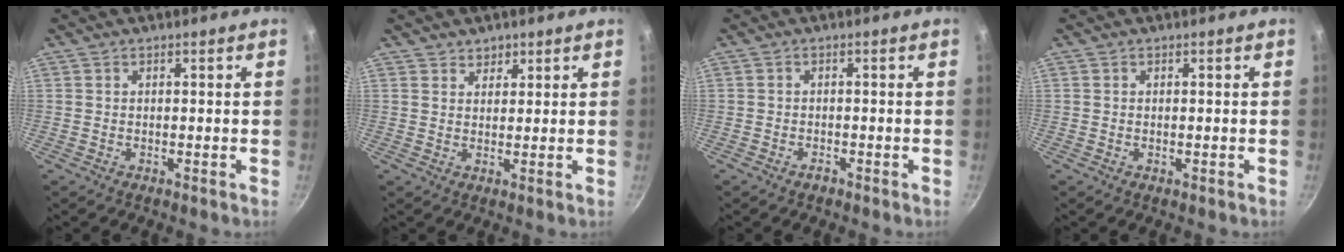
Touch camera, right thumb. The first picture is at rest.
{"total": 2.3, "force": [1.6, 1.6, 0.3], "torque": [0.011, -0.008, 0.024]}
{"total": 1.6, "force": [-1.1, 0.8, 0.6], "torque": [-0.012, 0.013, -0.020]}
{"total": 0.6, "force": [-0.2, 0.3, 0.5], "torque": [-0.009, 0.003, -0.004]}